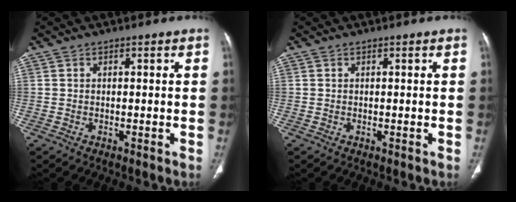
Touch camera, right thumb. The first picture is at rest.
{"total": 0.0}